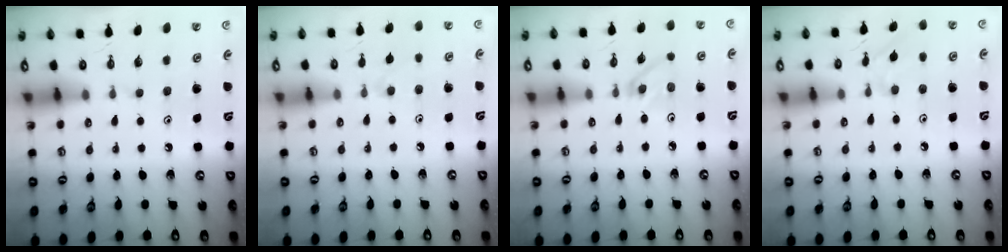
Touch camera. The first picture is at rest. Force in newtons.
{"total": 3.8, "press": 3.8, "slide": 0.7}
{"total": 3.1, "press": 3.1, "slide": 0.3}
{"total": 3.9, "press": 3.9, "slide": 0.6}